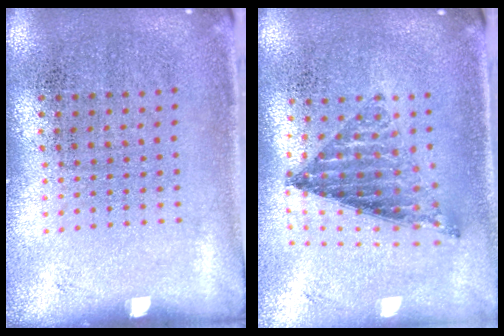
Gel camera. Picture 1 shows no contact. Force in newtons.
{"total": 0.9, "press": 0.8, "slide": 0.3}